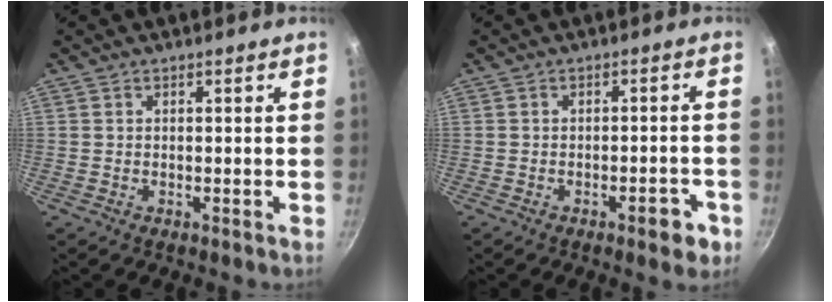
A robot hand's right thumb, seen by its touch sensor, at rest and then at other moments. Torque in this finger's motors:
{"motor_torque": [0.42, 0.45, -0.25, 0.10, 0.15]}